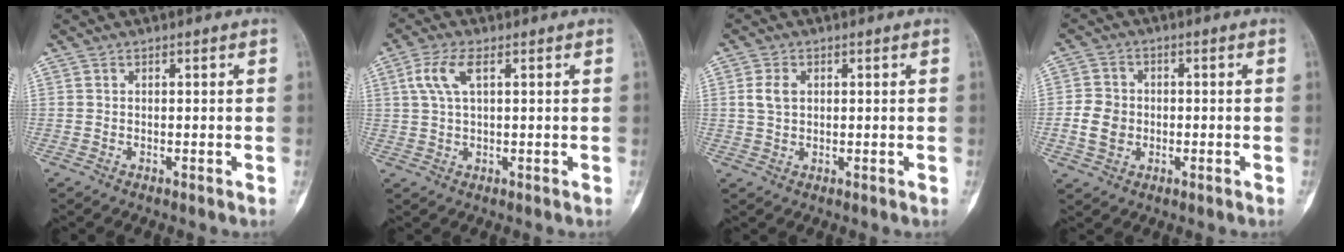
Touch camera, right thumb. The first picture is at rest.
{"total": 5.6, "force": [1.9, 2.2, 4.8], "torque": [-0.112, 0.011, 0.039]}
{"total": 3.4, "force": [0.7, 2.4, 2.3], "torque": [-0.043, 0.003, 0.016]}
{"total": 5.8, "force": [-1.0, 4.9, 3.0], "torque": [-0.042, 0.012, -0.020]}